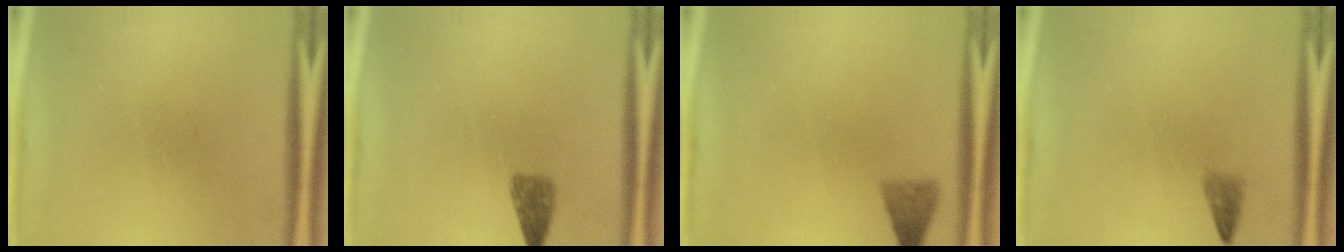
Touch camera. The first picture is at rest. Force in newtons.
{"total": 2.4}
{"total": 2.5}
{"total": 1.2}